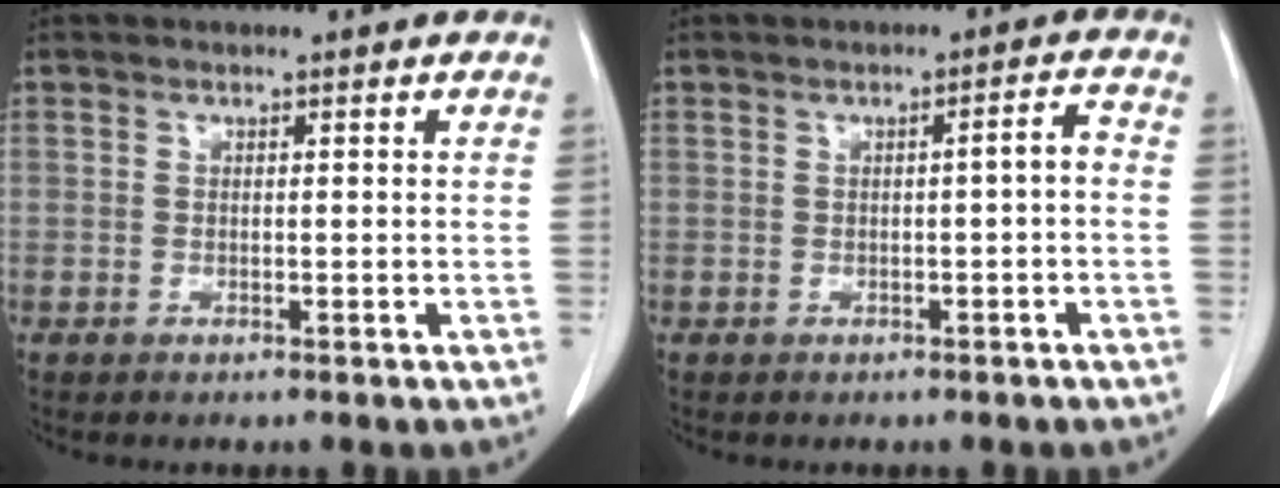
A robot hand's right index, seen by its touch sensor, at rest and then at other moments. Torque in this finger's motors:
{"motor_torque": [0.36, -0.23, 0.13, 0.04]}